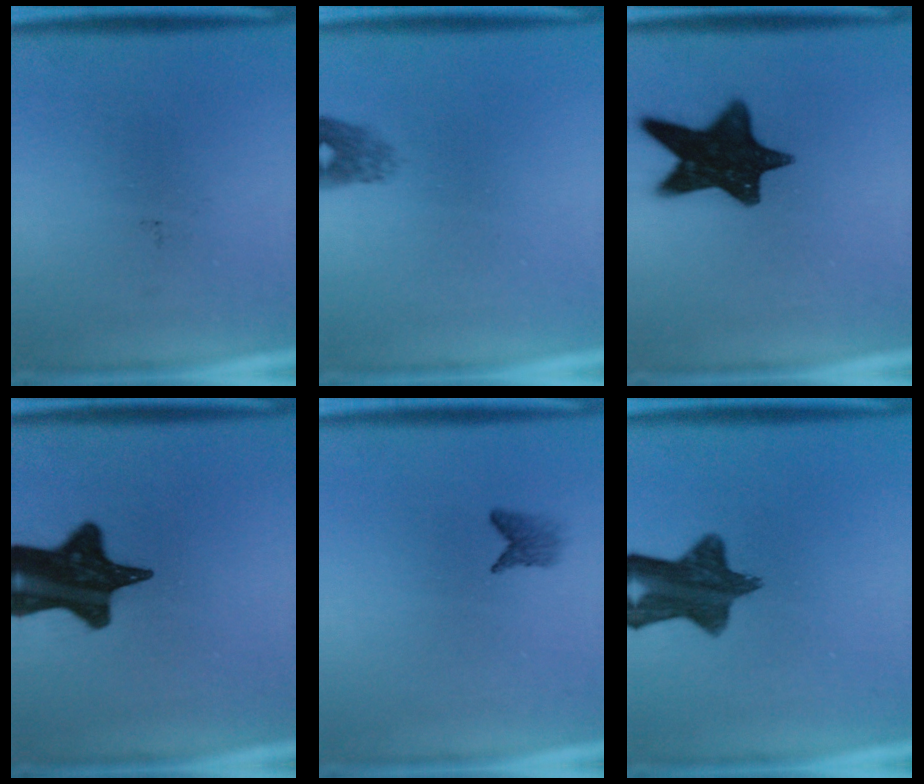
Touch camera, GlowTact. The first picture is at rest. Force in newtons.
{"total": 2.1}
{"total": 14.9}
{"total": 17.4}
{"total": 1.9}
{"total": 11.3}